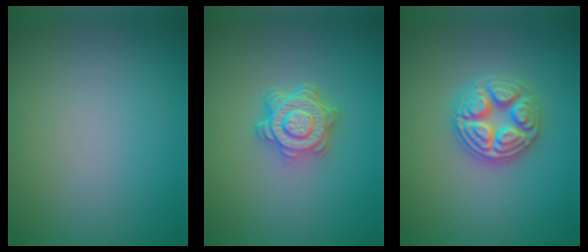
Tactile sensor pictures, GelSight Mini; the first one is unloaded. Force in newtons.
{"total": 4.8, "press": 3.7, "slide": 3.1}
{"total": 4.9, "press": 4.8, "slide": 0.6}